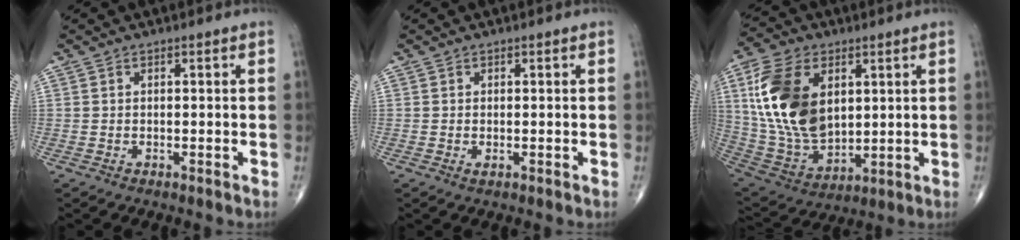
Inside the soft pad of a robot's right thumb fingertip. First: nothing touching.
{"total": 0.6, "force": [-0.1, 0.3, 0.5], "torque": [-0.009, -0.003, -0.002]}
{"total": 20.2, "force": [5.1, 12.5, 15.0], "torque": [-0.285, -0.021, 0.107]}